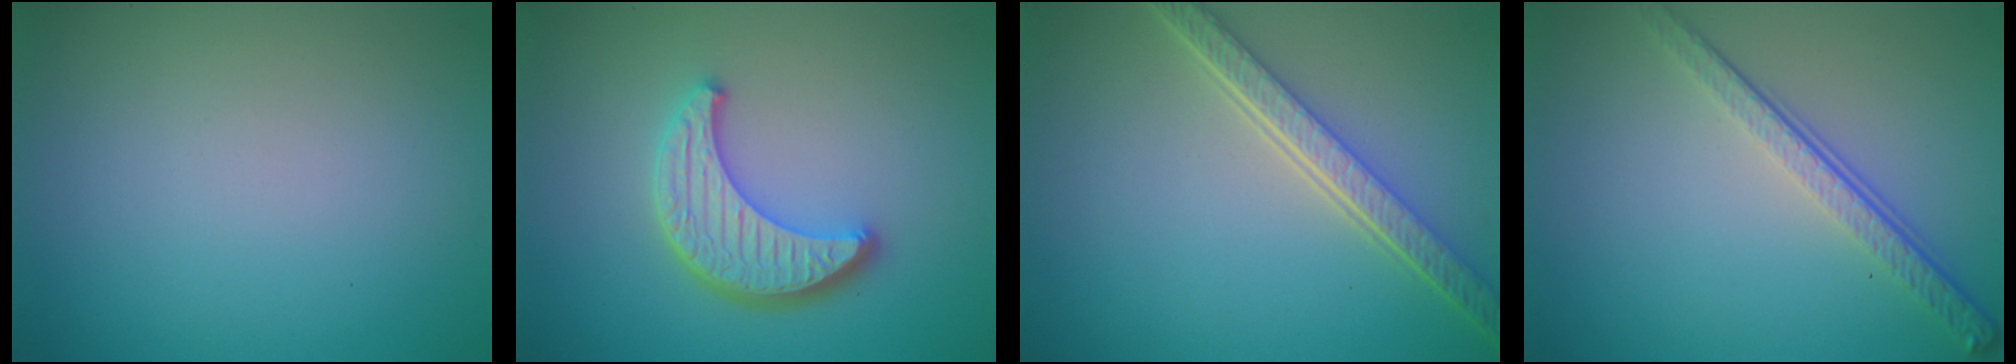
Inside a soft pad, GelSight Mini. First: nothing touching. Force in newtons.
{"total": 4.7, "press": 3.9, "slide": 2.5}
{"total": 5.3, "press": 3.9, "slide": 3.5}
{"total": 4.0, "press": 2.8, "slide": 2.8}